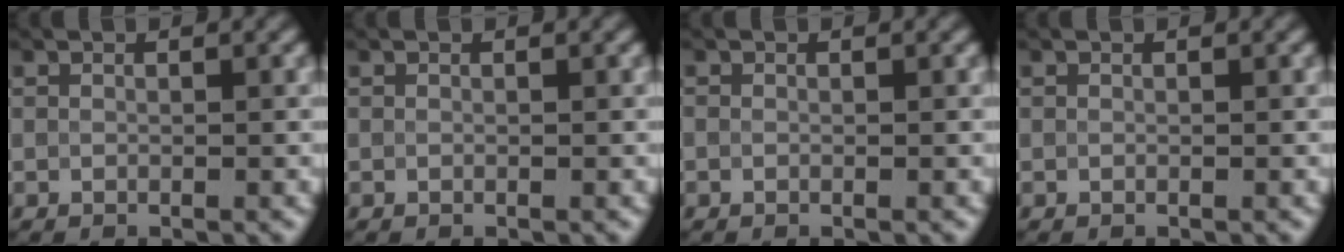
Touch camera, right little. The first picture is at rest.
{"total": 0.0}
{"total": 0.0}
{"total": 0.0}